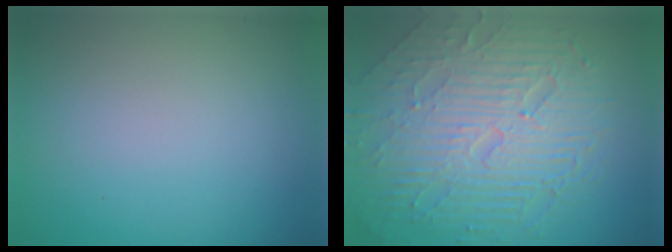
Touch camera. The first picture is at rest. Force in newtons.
{"total": 9.7, "press": 6.2, "slide": 7.4}